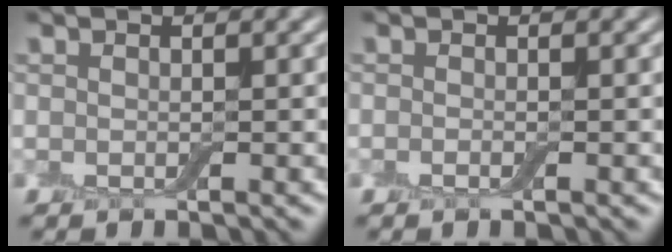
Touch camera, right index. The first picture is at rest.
{"total": 0.5, "force": [-0.4, 0.2, 0.3], "torque": [-0.007, -0.002, -0.009]}